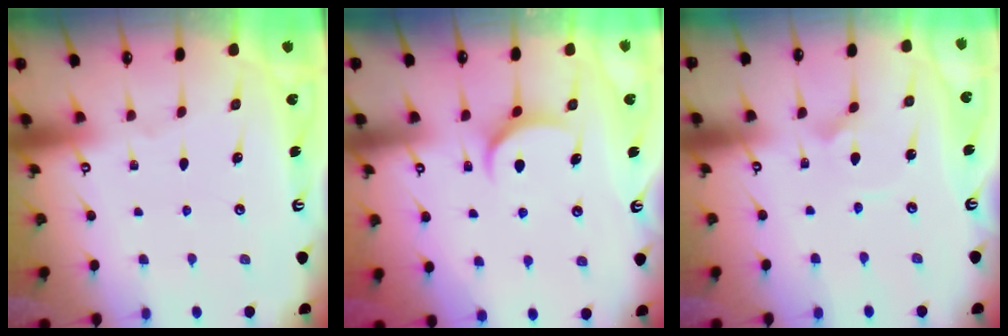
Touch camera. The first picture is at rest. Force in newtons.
{"total": 6.6, "press": 6.6, "slide": 0.5}
{"total": 2.9, "press": 2.9, "slide": 0.0}